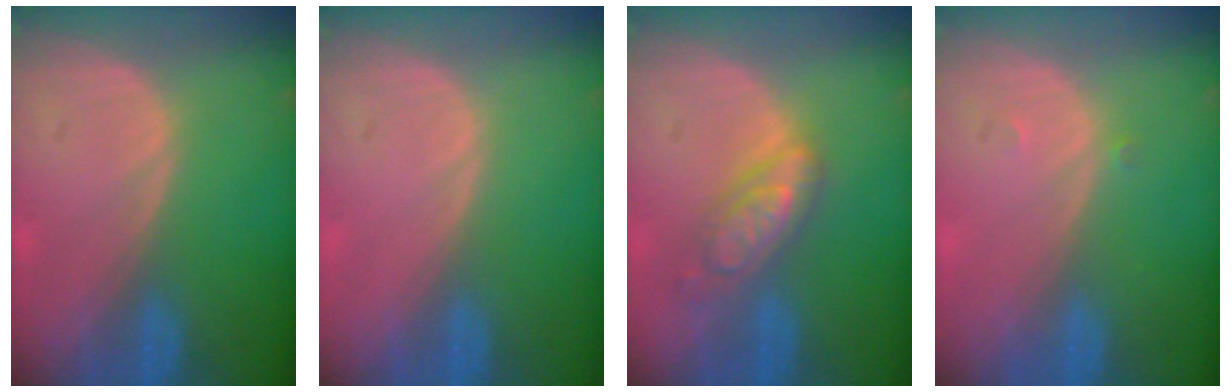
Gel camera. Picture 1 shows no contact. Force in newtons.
{"total": 0.0}
{"total": 6.0, "press": 5.9, "slide": 0.4}
{"total": 0.7, "press": 0.5, "slide": 0.5}